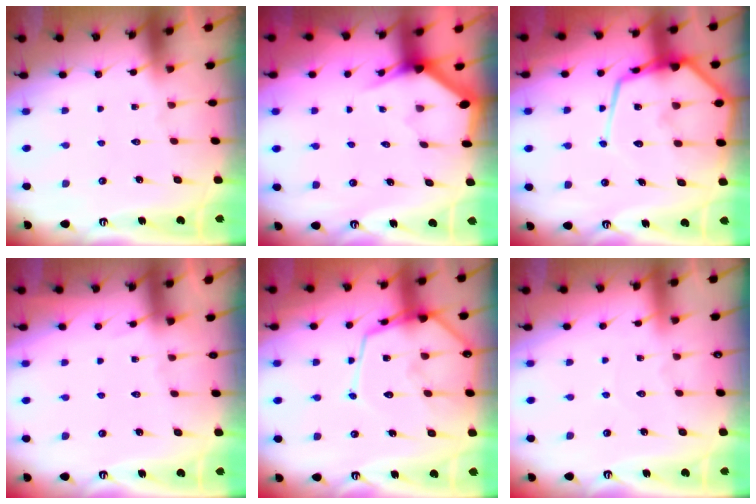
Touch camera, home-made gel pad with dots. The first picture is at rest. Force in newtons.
{"total": 3.1, "press": 3.1, "slide": 0.1}
{"total": 18.4, "press": 18.3, "slide": 1.8}
{"total": 2.5, "press": 2.4, "slide": 0.4}
{"total": 13.8, "press": 13.7, "slide": 1.3}
{"total": 2.1, "press": 2.1, "slide": 0.2}